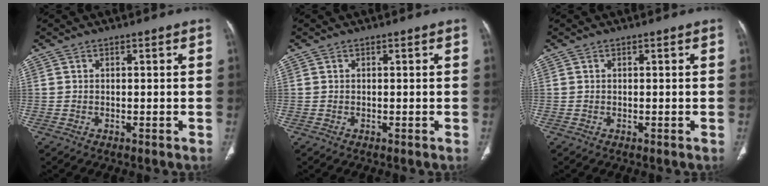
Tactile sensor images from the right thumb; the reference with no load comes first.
{"total": 0.0}
{"total": 0.0}